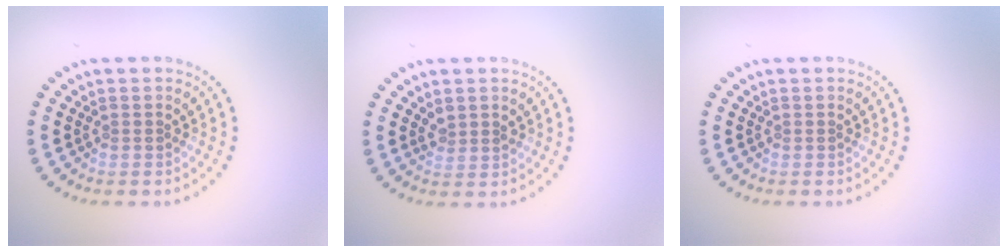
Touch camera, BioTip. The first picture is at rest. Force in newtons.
{"total": 0.9, "press": 0.8, "slide": 0.5}
{"total": 0.0}